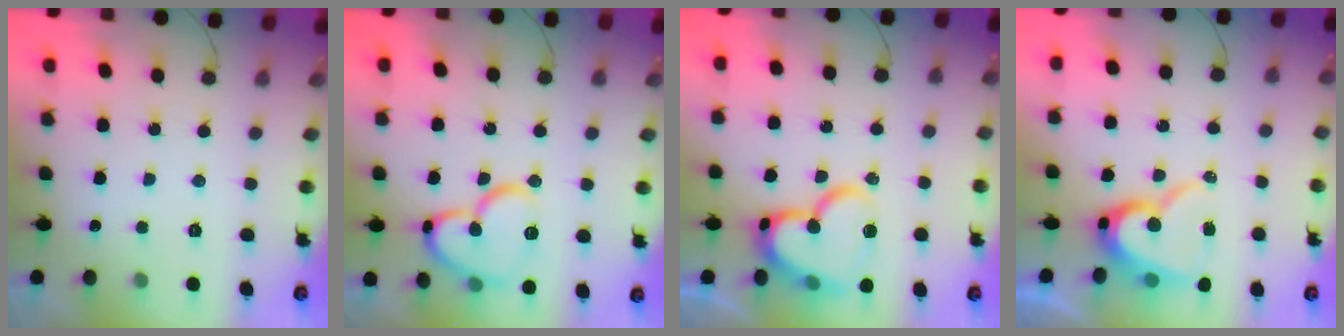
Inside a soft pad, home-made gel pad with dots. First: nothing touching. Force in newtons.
{"total": 16.4, "press": 16.3, "slide": 2.1}
{"total": 18.5, "press": 18.4, "slide": 2.1}
{"total": 14.1, "press": 14.0, "slide": 1.5}